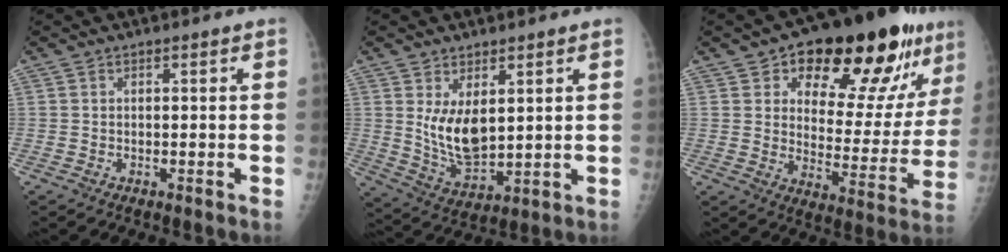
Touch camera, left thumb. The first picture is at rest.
{"total": 9.1, "force": [2.6, 4.8, 7.3], "torque": [-0.118, -0.030, 0.065]}
{"total": 23.4, "force": [13.9, 10.0, 16.0], "torque": [-0.170, -0.047, 0.204]}